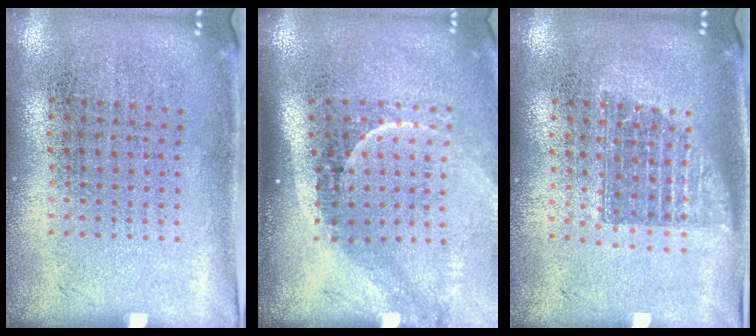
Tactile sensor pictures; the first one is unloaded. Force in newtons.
{"total": 2.2, "press": 1.4, "slide": 1.7}
{"total": 1.3, "press": 1.1, "slide": 0.8}